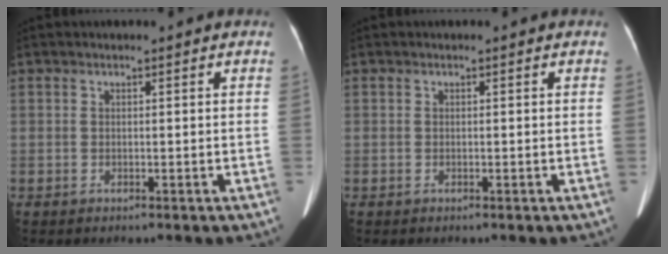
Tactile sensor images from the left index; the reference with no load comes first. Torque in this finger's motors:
{"motor_torque": [0.00, 0.00, 0.00, 0.00]}